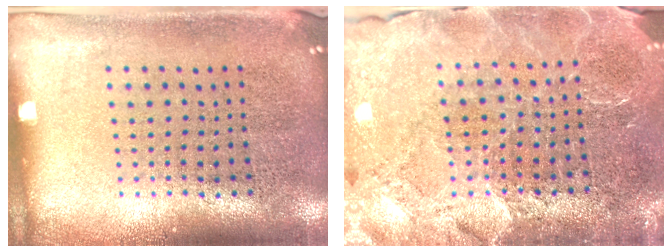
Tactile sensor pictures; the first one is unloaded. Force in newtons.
{"total": 3.6, "press": 3.4, "slide": 1.1}